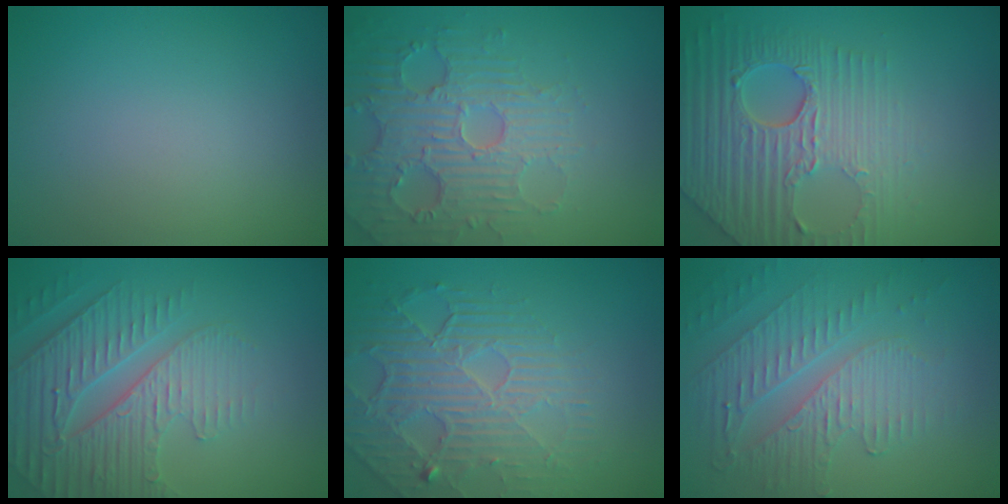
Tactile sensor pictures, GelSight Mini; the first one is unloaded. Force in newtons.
{"total": 4.8, "press": 4.5, "slide": 1.5}
{"total": 6.1, "press": 5.2, "slide": 3.3}
{"total": 5.1, "press": 4.6, "slide": 2.3}
{"total": 4.5, "press": 4.2, "slide": 1.7}
{"total": 5.3, "press": 3.5, "slide": 3.9}